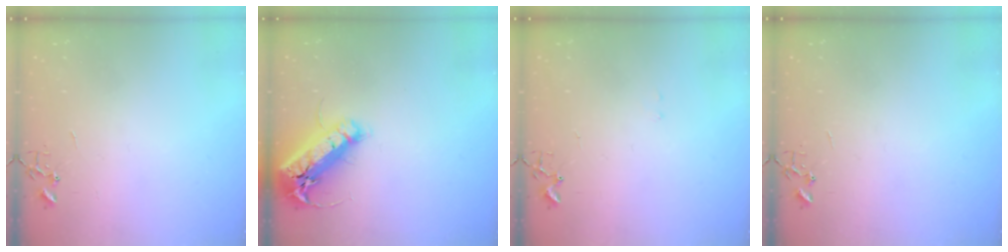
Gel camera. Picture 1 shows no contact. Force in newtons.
{"total": 18.8, "press": 18.4, "slide": 3.8}
{"total": 6.8, "press": 6.8, "slide": 0.6}
{"total": 0.0}